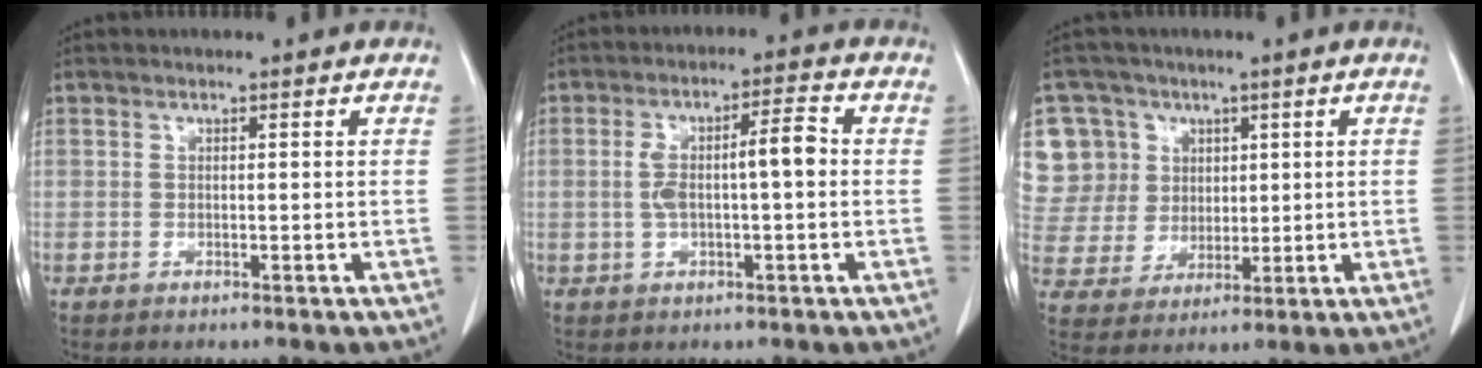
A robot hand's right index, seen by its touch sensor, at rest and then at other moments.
{"total": 7.2, "force": [0.1, 1.6, 7.0], "torque": [-0.136, 0.024, 0.003]}
{"total": 12.2, "force": [4.9, 11.1, 1.8], "torque": [-0.057, 0.045, 0.110]}